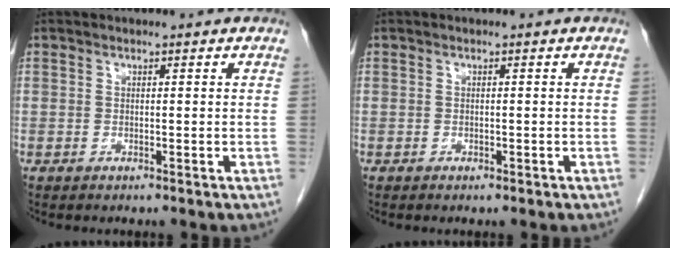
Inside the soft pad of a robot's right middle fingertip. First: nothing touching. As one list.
[{"total": 0.0}]